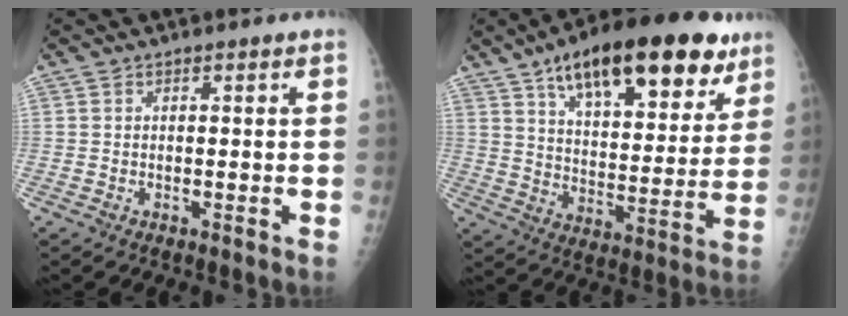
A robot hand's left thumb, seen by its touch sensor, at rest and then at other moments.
{"total": 25.9, "force": [15.3, 10.7, 17.9], "torque": [-0.236, -0.030, 0.235]}